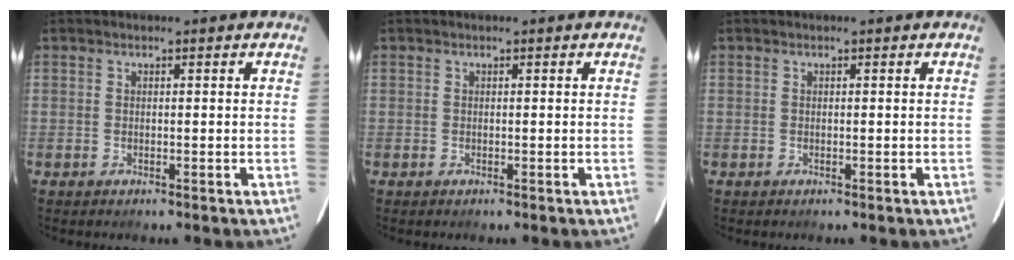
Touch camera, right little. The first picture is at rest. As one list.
[{"total": 0.0}, {"total": 0.0}]